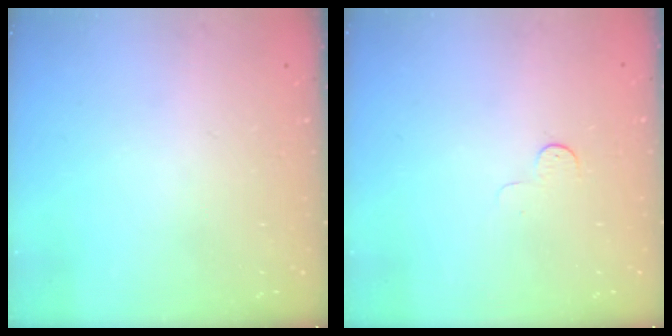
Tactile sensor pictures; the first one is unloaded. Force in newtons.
{"total": 3.4, "press": 3.4, "slide": 0.4}